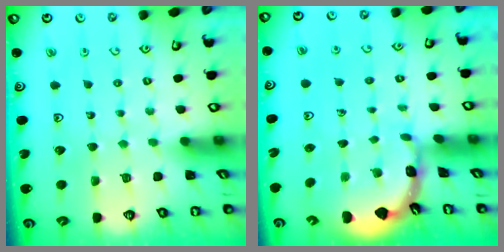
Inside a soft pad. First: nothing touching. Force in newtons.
{"total": 1.7, "press": 1.6, "slide": 0.1}